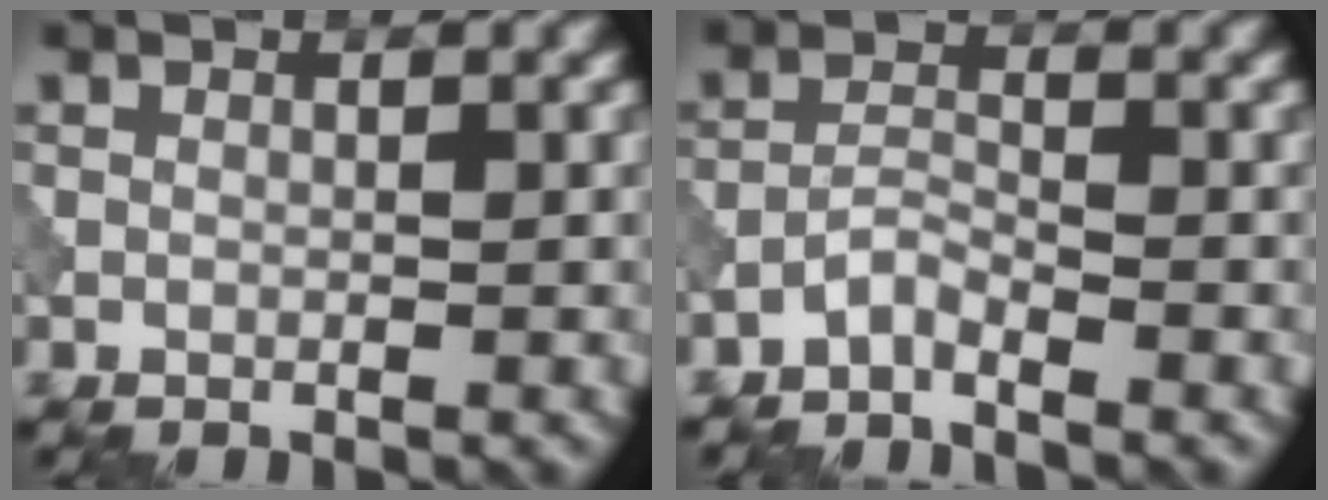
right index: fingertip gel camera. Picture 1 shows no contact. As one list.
[{"total": 1.8, "force": [-1.7, 0.2, 0.8], "torque": [-0.017, 0.006, -0.040]}]